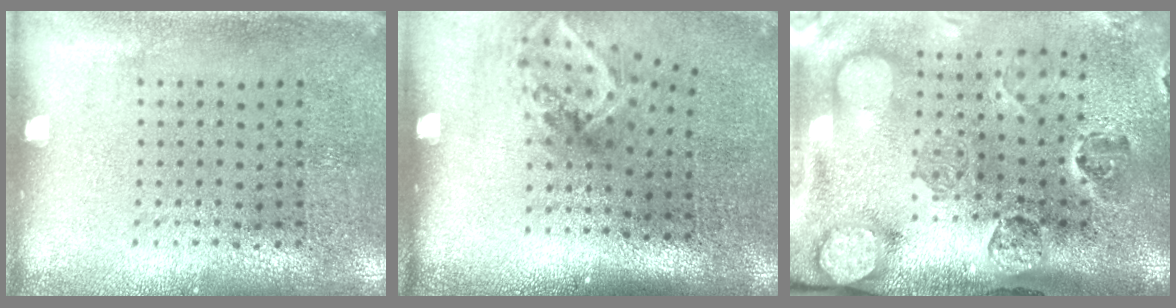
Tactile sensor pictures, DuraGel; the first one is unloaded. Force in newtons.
{"total": 2.1, "press": 1.3, "slide": 1.7}
{"total": 5.1, "press": 3.6, "slide": 3.5}